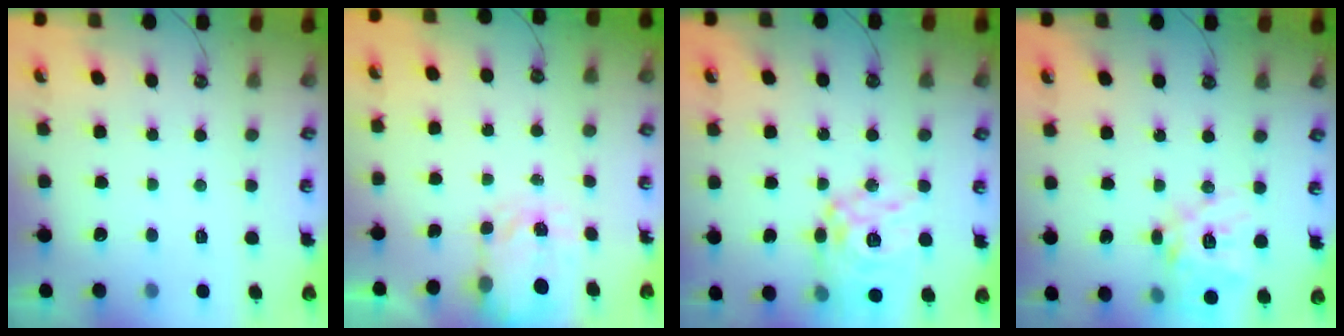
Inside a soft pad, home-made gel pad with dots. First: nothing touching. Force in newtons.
{"total": 3.9, "press": 3.8, "slide": 0.5}
{"total": 15.3, "press": 15.3, "slide": 1.4}
{"total": 16.3, "press": 16.2, "slide": 2.2}